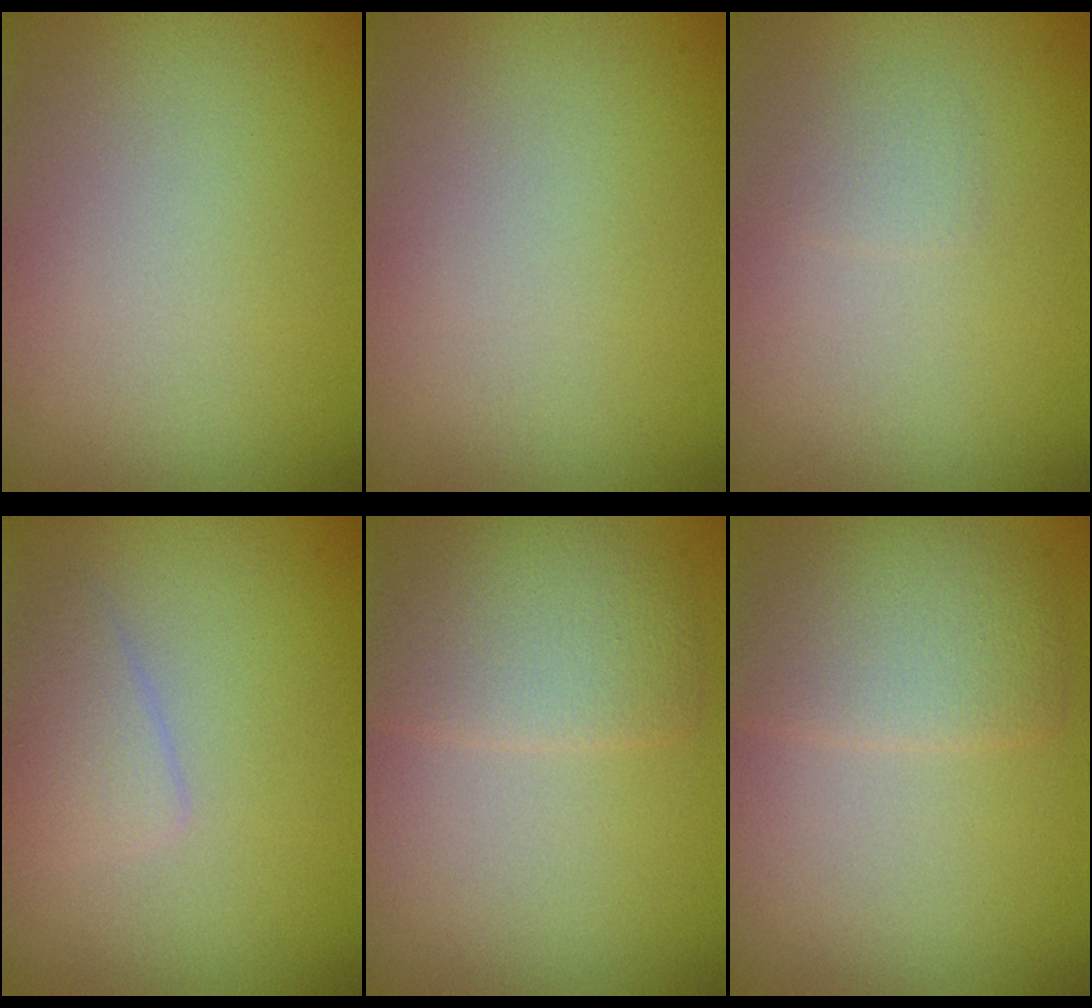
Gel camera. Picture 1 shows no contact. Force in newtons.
{"total": 0.0}
{"total": 0.9, "press": 0.9, "slide": 0.1}
{"total": 1.9, "press": 1.9, "slide": 0.0}
{"total": 3.6, "press": 3.6, "slide": 0.2}
{"total": 3.6, "press": 3.6, "slide": 0.2}